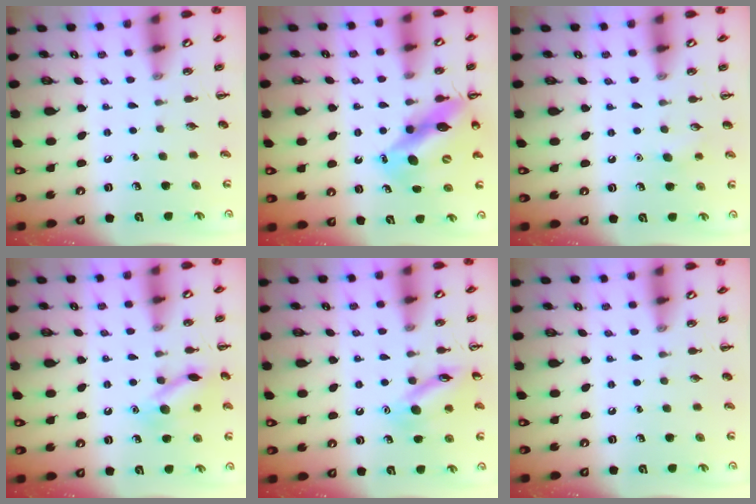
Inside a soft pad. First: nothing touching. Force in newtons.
{"total": 13.4, "press": 12.8, "slide": 3.8}
{"total": 5.5, "press": 5.3, "slide": 1.4}
{"total": 13.0, "press": 13.0, "slide": 0.8}
{"total": 12.5, "press": 12.5, "slide": 1.1}
{"total": 0.0}